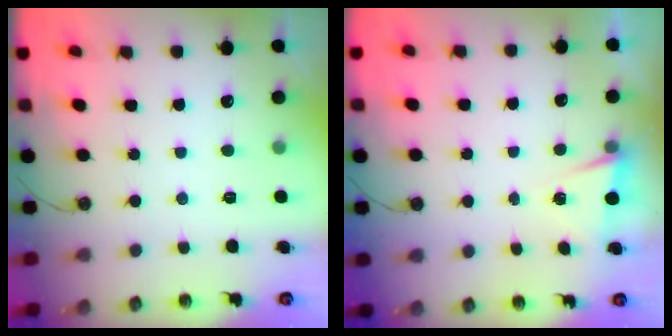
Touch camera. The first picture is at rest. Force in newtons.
{"total": 2.7, "press": 1.5, "slide": 2.2}